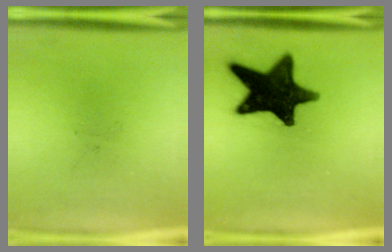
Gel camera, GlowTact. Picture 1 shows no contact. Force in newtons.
{"total": 16.2}